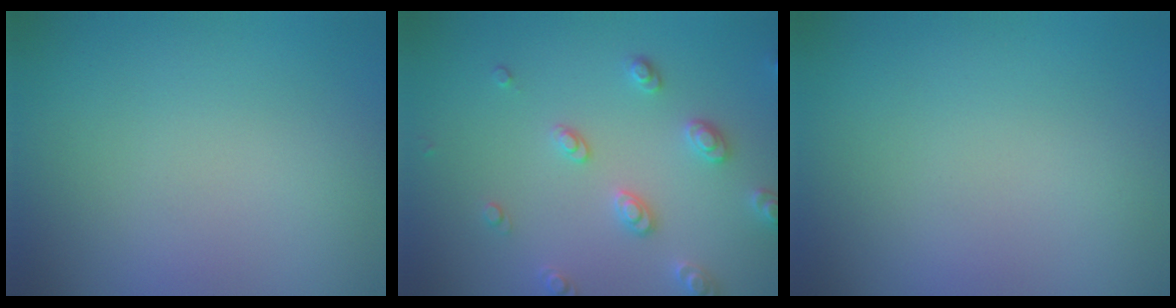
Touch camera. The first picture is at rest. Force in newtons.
{"total": 2.9, "press": 2.9, "slide": 0.5}
{"total": 0.0}